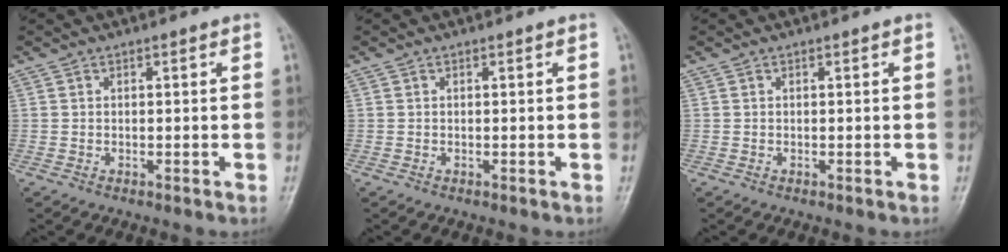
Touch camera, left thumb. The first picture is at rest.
{"total": 0.0}
{"total": 0.0}